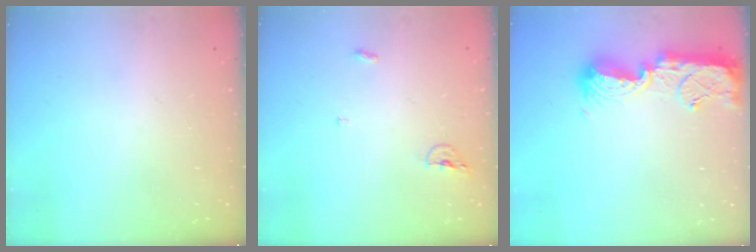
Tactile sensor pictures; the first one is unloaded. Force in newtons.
{"total": 4.1, "press": 4.0, "slide": 0.9}
{"total": 15.6, "press": 15.6, "slide": 0.7}